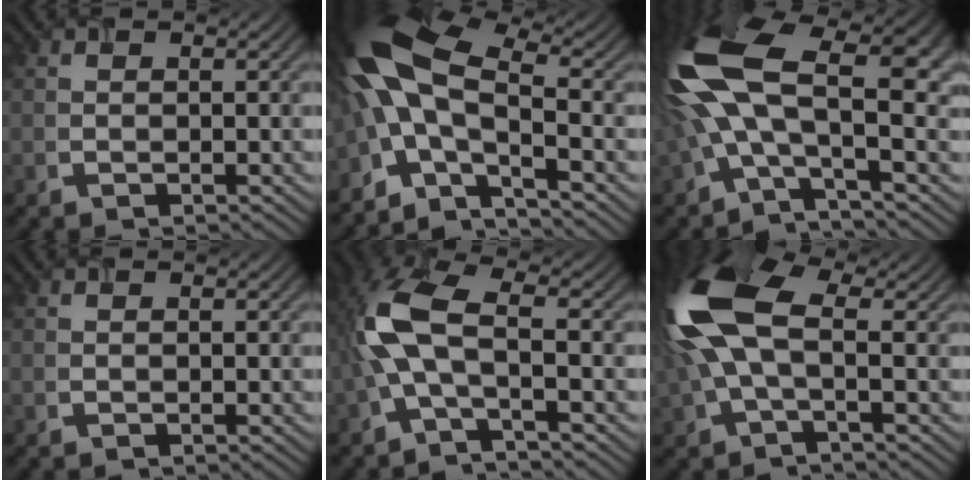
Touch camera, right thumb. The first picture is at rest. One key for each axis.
{"total": 12.1, "fx": -3.3, "fy": 4.8, "fz": 10.6, "tx": -0.222, "ty": 0.019, "tz": -0.081}
{"total": 15.2, "fx": 1.1, "fy": 6.1, "fz": 13.9, "tx": -0.303, "ty": 0.019, "tz": 0.006}
{"total": 0.0}
{"total": 7.6, "fx": -1.4, "fy": 2.7, "fz": 7.0, "tx": -0.167, "ty": 0.023, "tz": -0.042}
{"total": 13.9, "fx": 1.7, "fy": 6.6, "fz": 12.1, "tx": -0.299, "ty": 0.015, "tz": 0.022}